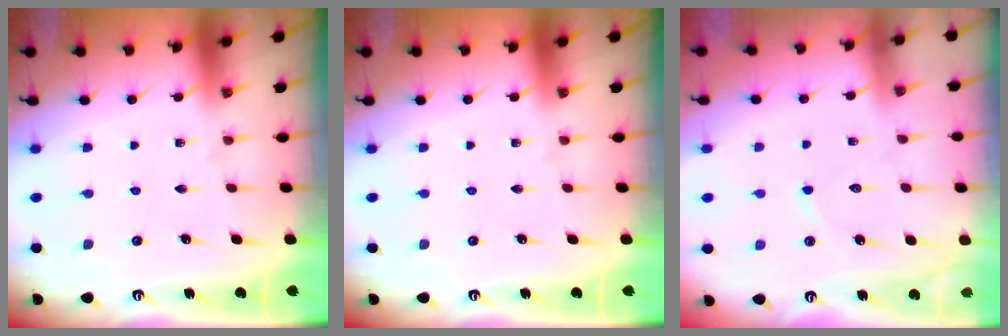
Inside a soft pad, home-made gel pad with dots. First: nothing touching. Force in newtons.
{"total": 0.0}
{"total": 5.4, "press": 5.4, "slide": 0.5}